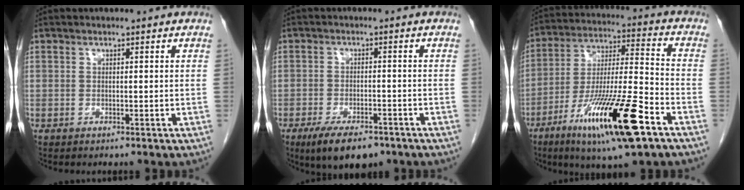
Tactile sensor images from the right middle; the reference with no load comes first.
{"total": 8.3, "force": [-5.8, 3.3, 5.1], "torque": [-0.083, -0.008, -0.091]}
{"total": 19.3, "force": [-10.0, 1.8, 16.4], "torque": [-0.292, -0.034, -0.172]}